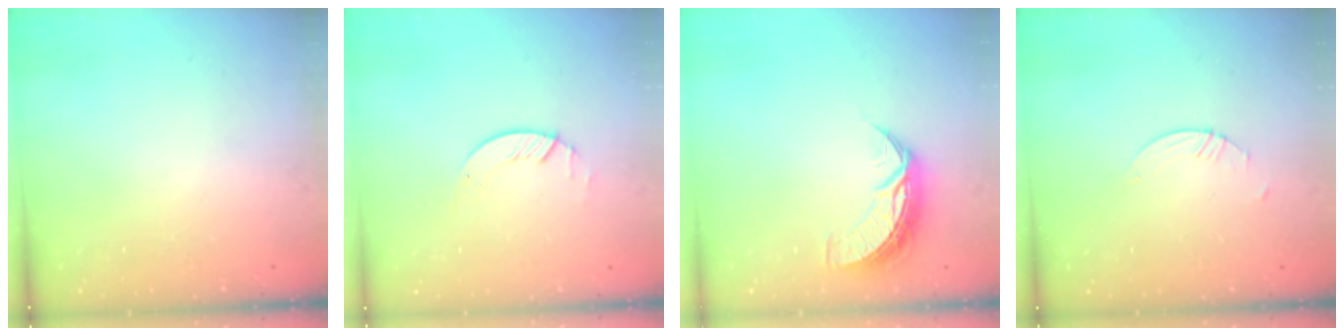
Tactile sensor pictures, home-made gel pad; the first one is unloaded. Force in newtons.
{"total": 1.2, "press": 1.1, "slide": 0.2}
{"total": 8.2, "press": 8.2, "slide": 0.7}
{"total": 0.8, "press": 0.8, "slide": 0.2}